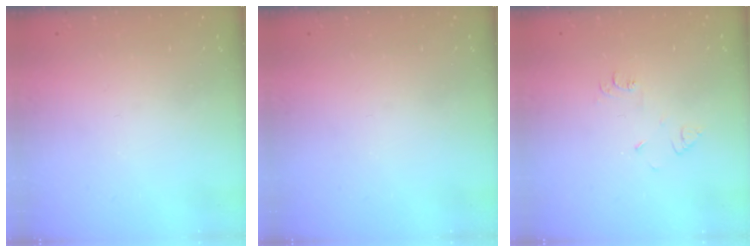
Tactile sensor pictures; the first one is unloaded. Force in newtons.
{"total": 0.0}
{"total": 4.9, "press": 4.8, "slide": 0.7}